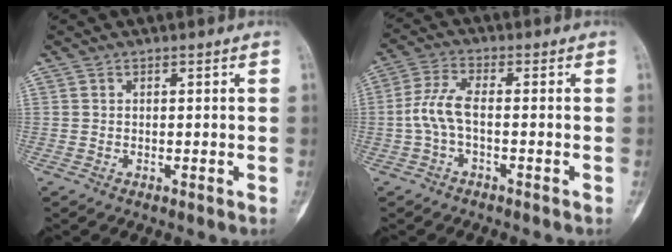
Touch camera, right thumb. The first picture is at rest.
{"total": 5.7, "force": [-1.1, 2.0, 5.2], "torque": [-0.127, 0.018, -0.029]}